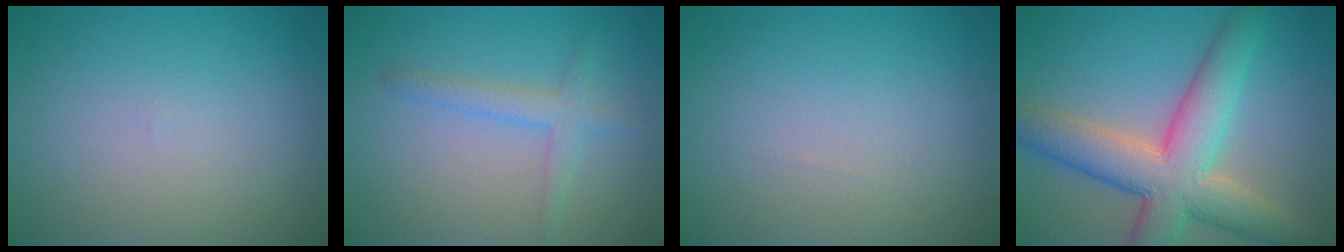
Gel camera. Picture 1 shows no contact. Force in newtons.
{"total": 2.3, "press": 2.3, "slide": 0.1}
{"total": 0.0}
{"total": 9.0, "press": 9.0, "slide": 0.5}